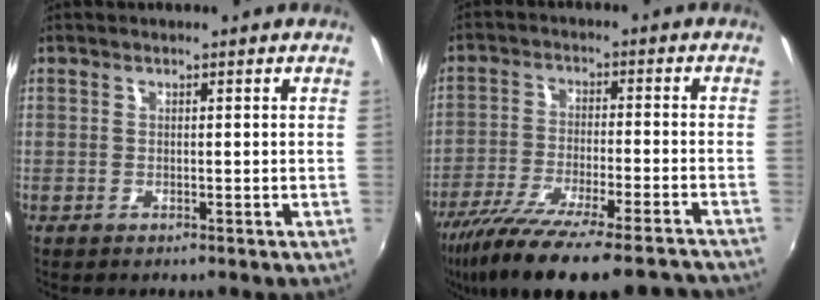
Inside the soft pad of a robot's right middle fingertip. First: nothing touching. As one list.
[{"total": 22.2, "force": [-18.6, 3.4, 11.6], "torque": [-0.214, -0.056, -0.284]}]